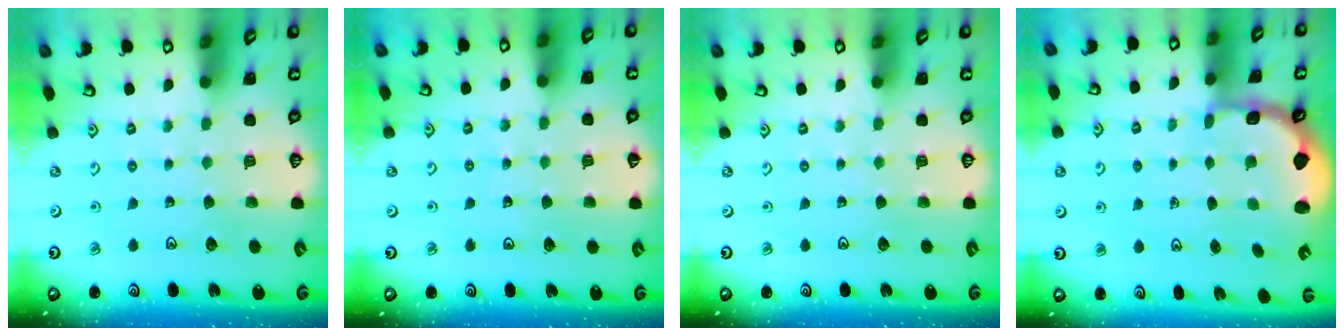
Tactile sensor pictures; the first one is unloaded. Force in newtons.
{"total": 2.9, "press": 2.9, "slide": 0.3}
{"total": 0.0}
{"total": 2.2, "press": 1.9, "slide": 1.1}